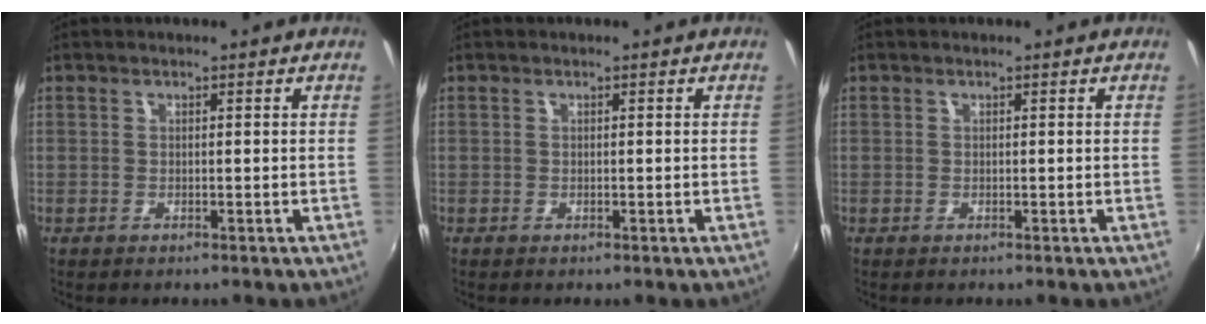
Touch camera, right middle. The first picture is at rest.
{"total": 0.0}
{"total": 0.0}